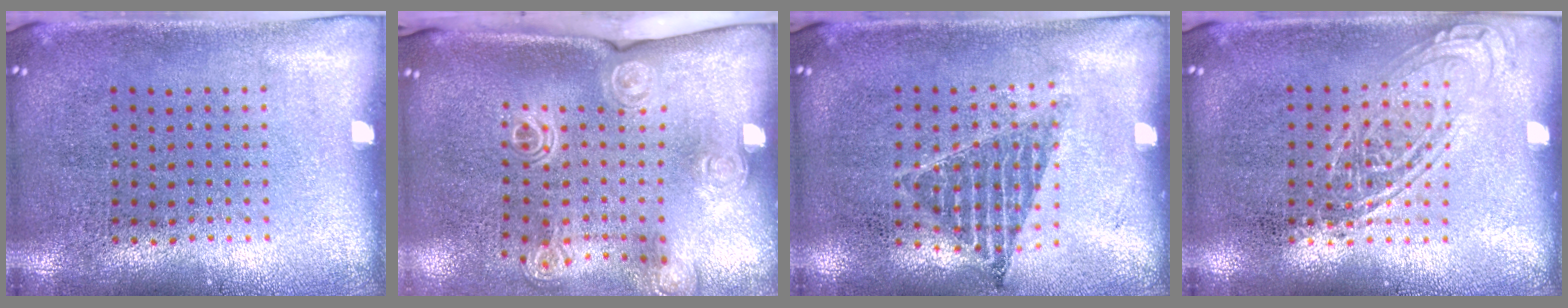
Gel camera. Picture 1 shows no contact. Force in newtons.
{"total": 2.0, "press": 1.5, "slide": 1.3}
{"total": 0.9, "press": 0.8, "slide": 0.3}
{"total": 2.2, "press": 2.2, "slide": 0.2}